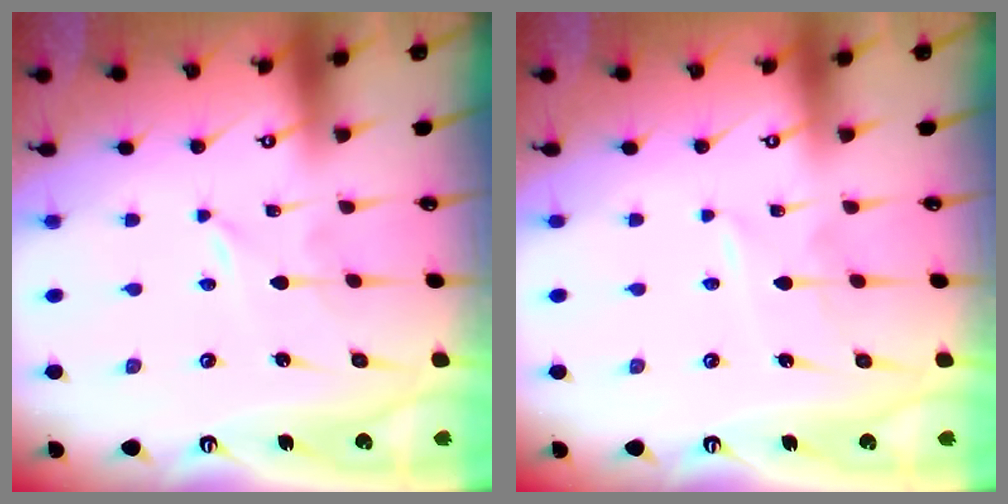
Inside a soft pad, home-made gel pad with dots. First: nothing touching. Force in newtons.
{"total": 2.4, "press": 2.3, "slide": 0.3}